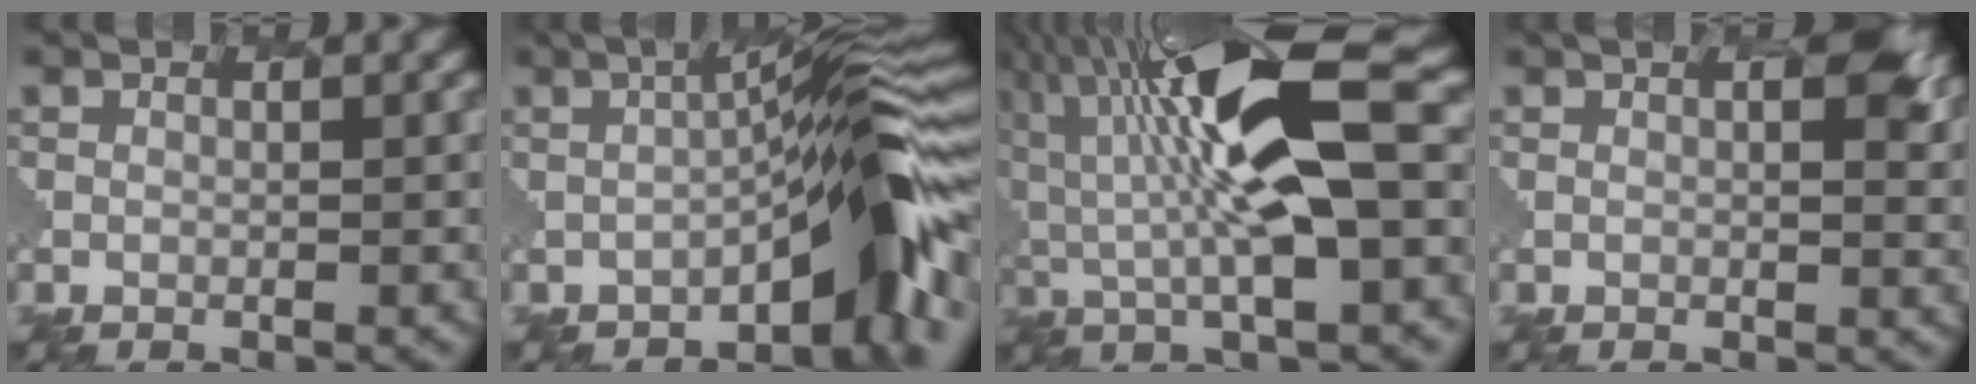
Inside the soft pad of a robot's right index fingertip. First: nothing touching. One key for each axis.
{"total": 6.6, "fx": -1.8, "fy": 0.5, "fz": 6.3, "tx": -0.105, "ty": 0.021, "tz": -0.057}
{"total": 12.2, "fx": 2.7, "fy": 3.7, "fz": 11.3, "tx": -0.224, "ty": 0.025, "tz": 0.007}
{"total": 1.8, "fx": 1.8, "fy": -0.2, "fz": -0.1, "tx": 0.005, "ty": 0.019, "tz": -0.001}